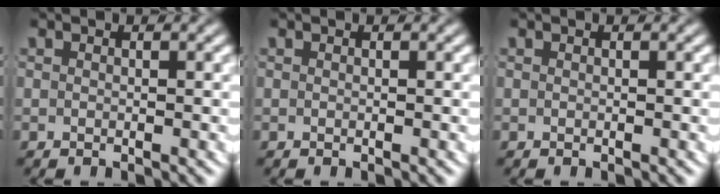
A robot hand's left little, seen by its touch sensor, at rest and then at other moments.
{"total": 0.0}
{"total": 0.0}